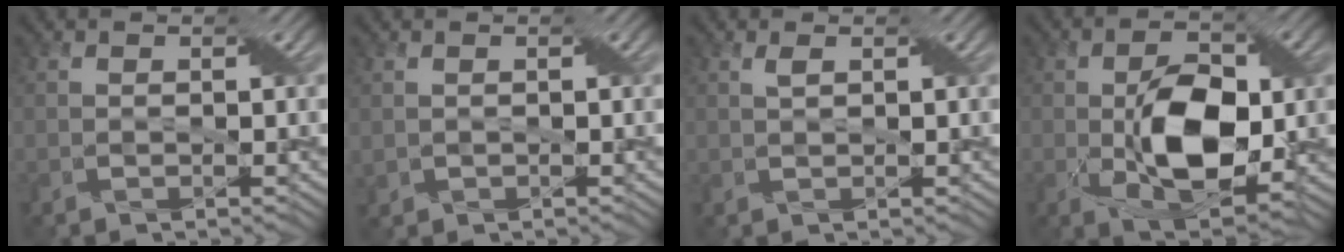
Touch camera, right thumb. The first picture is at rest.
{"total": 0.9, "force": [0.0, 0.8, 0.3], "torque": [-0.013, -0.004, 0.002]}
{"total": 0.9, "force": [0.6, 0.2, 0.7], "torque": [-0.021, 0.004, 0.010]}
{"total": 10.4, "force": [-0.7, 5.5, 8.8], "torque": [-0.158, -0.005, -0.007]}